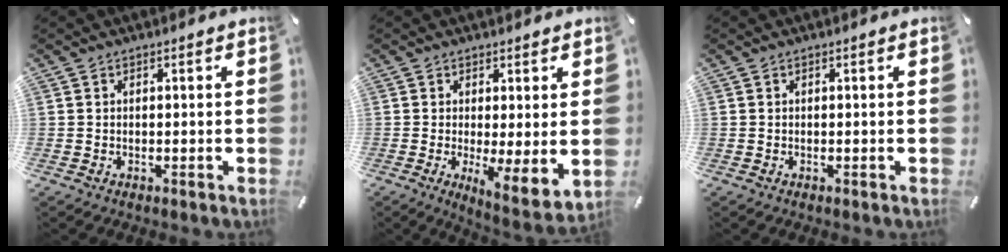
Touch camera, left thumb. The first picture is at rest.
{"total": 5.6, "force": [0.4, 1.2, 5.5], "torque": [-0.086, -0.029, 0.014]}
{"total": 0.0}